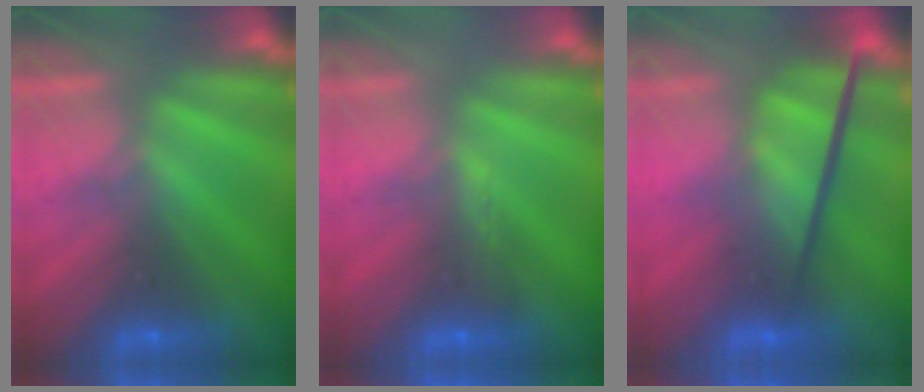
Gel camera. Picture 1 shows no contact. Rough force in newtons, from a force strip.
{"total": 2.9}
{"total": 3.7}